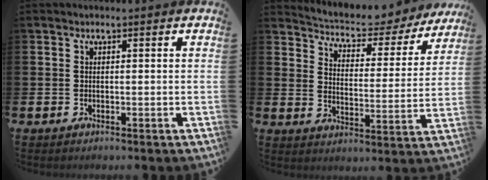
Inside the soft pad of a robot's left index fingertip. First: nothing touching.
{"total": 5.1, "force": [4.8, 1.4, 0.8], "torque": [-0.048, -0.040, 0.077]}